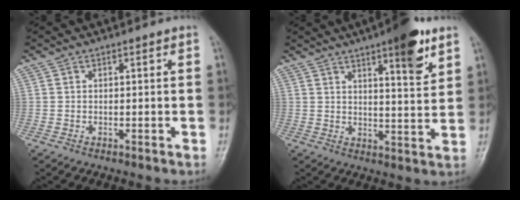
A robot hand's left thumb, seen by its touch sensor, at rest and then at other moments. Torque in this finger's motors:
{"motor_torque": [1.80, 0.76, 1.34, -1.14, 0.02]}